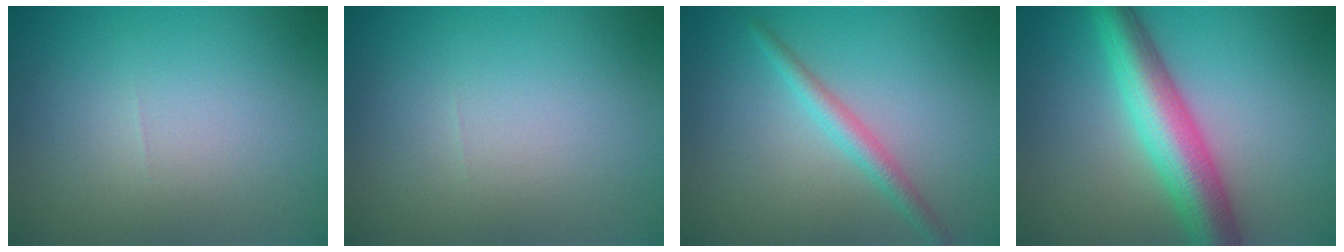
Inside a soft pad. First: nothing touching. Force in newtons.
{"total": 0.0}
{"total": 2.1, "press": 2.1, "slide": 0.1}
{"total": 6.8, "press": 6.8, "slide": 0.2}